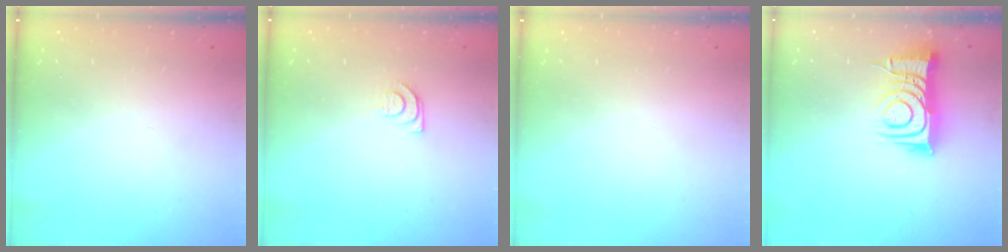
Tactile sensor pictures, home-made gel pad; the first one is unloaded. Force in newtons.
{"total": 4.9, "press": 4.9, "slide": 0.6}
{"total": 1.7, "press": 1.7, "slide": 0.1}
{"total": 10.8, "press": 10.7, "slide": 1.4}